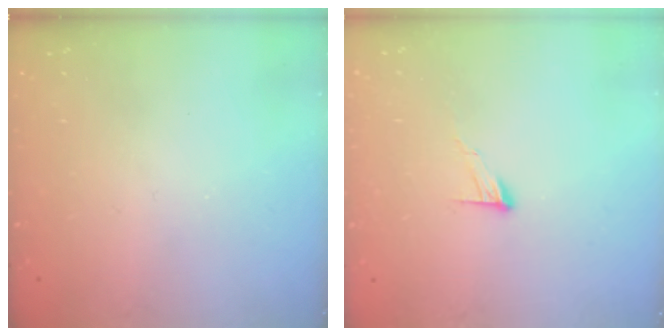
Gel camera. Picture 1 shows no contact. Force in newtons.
{"total": 6.5, "press": 6.5, "slide": 0.5}